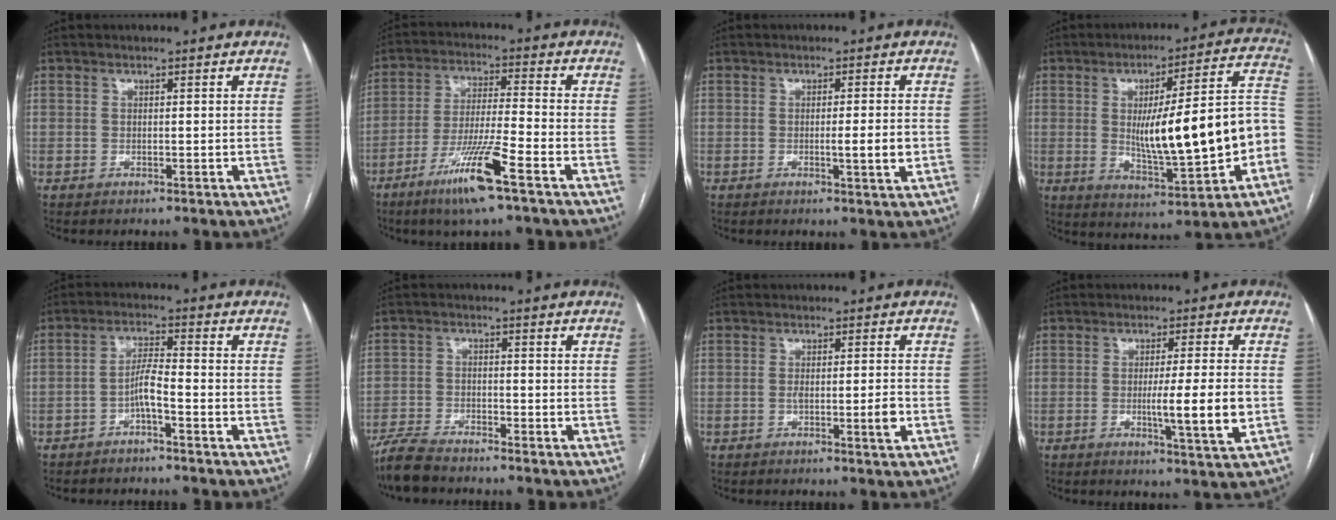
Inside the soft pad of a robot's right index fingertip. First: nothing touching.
{"total": 11.5, "force": [-6.5, -0.2, 9.5], "torque": [-0.186, -0.023, -0.122]}
{"total": 3.7, "force": [-0.7, -0.3, 3.6], "torque": [-0.055, -0.006, -0.010]}
{"total": 19.4, "force": [-2.3, 3.0, 19.0], "torque": [-0.257, 0.022, -0.021]}
{"total": 3.9, "force": [-2.0, 0.3, 3.3], "torque": [-0.063, 0.008, -0.040]}
{"total": 4.7, "force": [-4.3, 1.1, 1.6], "torque": [-0.034, -0.012, -0.084]}
{"total": 4.6, "force": [-1.4, -0.2, 4.3], "torque": [-0.071, -0.006, -0.020]}
{"total": 8.2, "force": [-1.5, -0.8, 8.0], "torque": [-0.128, -0.019, -0.025]}